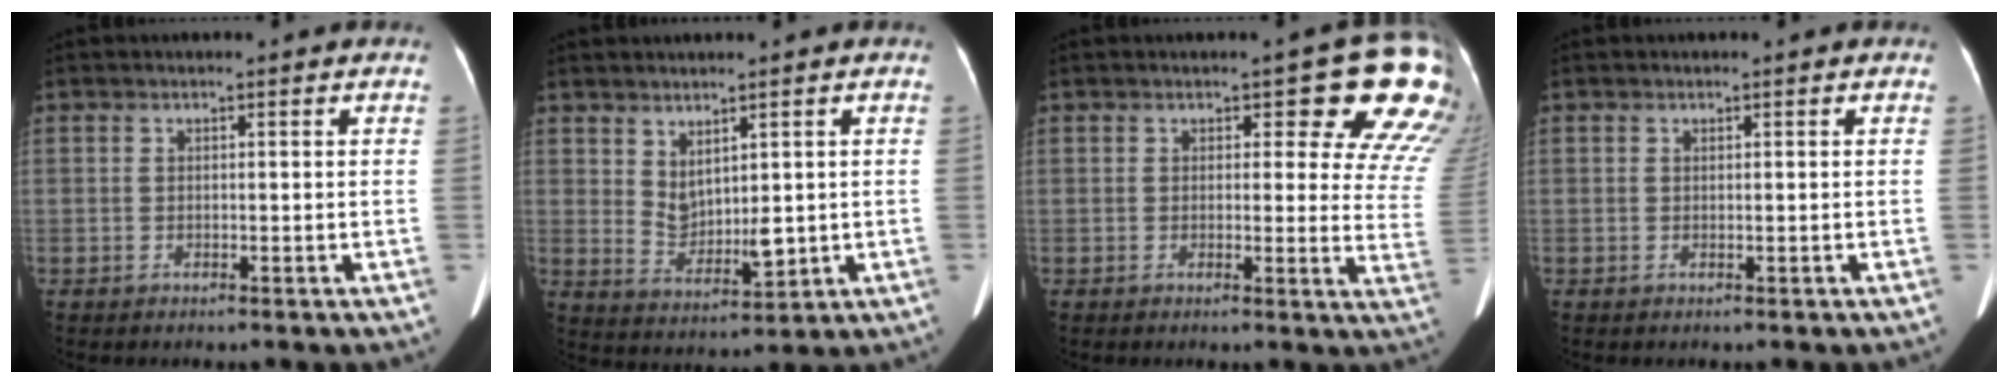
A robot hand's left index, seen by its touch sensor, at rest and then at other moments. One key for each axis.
{"total": 5.0, "fx": 1.4, "fy": 2.7, "fz": 4.0, "tx": -0.081, "ty": -0.004, "tz": 0.044}
{"total": 11.7, "fx": 8.3, "fy": 4.4, "fz": 7.0, "tx": -0.046, "ty": -0.032, "tz": 0.059}
{"total": 0.0}